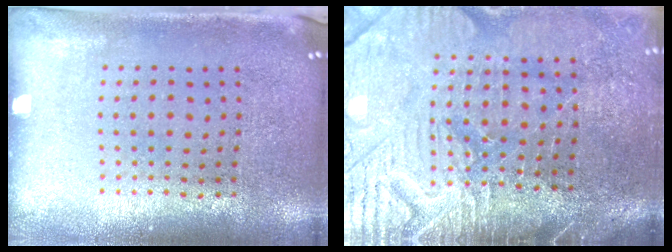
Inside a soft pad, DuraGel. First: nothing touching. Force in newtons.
{"total": 4.4, "press": 4.0, "slide": 2.0}